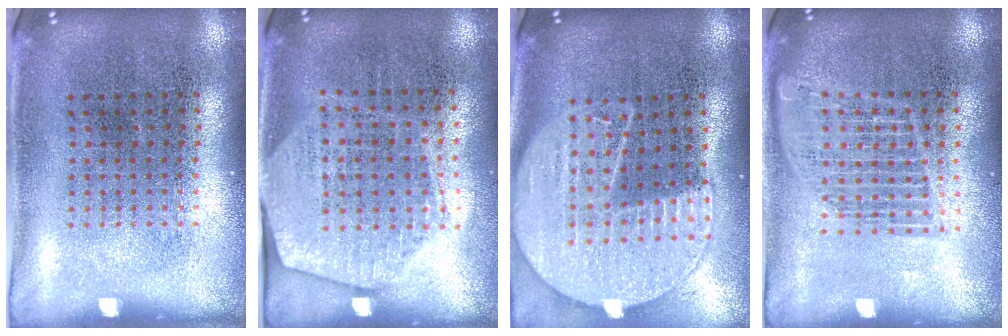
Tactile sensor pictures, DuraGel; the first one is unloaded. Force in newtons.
{"total": 1.9, "press": 1.7, "slide": 0.9}
{"total": 2.1, "press": 1.8, "slide": 1.0}
{"total": 1.4, "press": 1.2, "slide": 0.6}